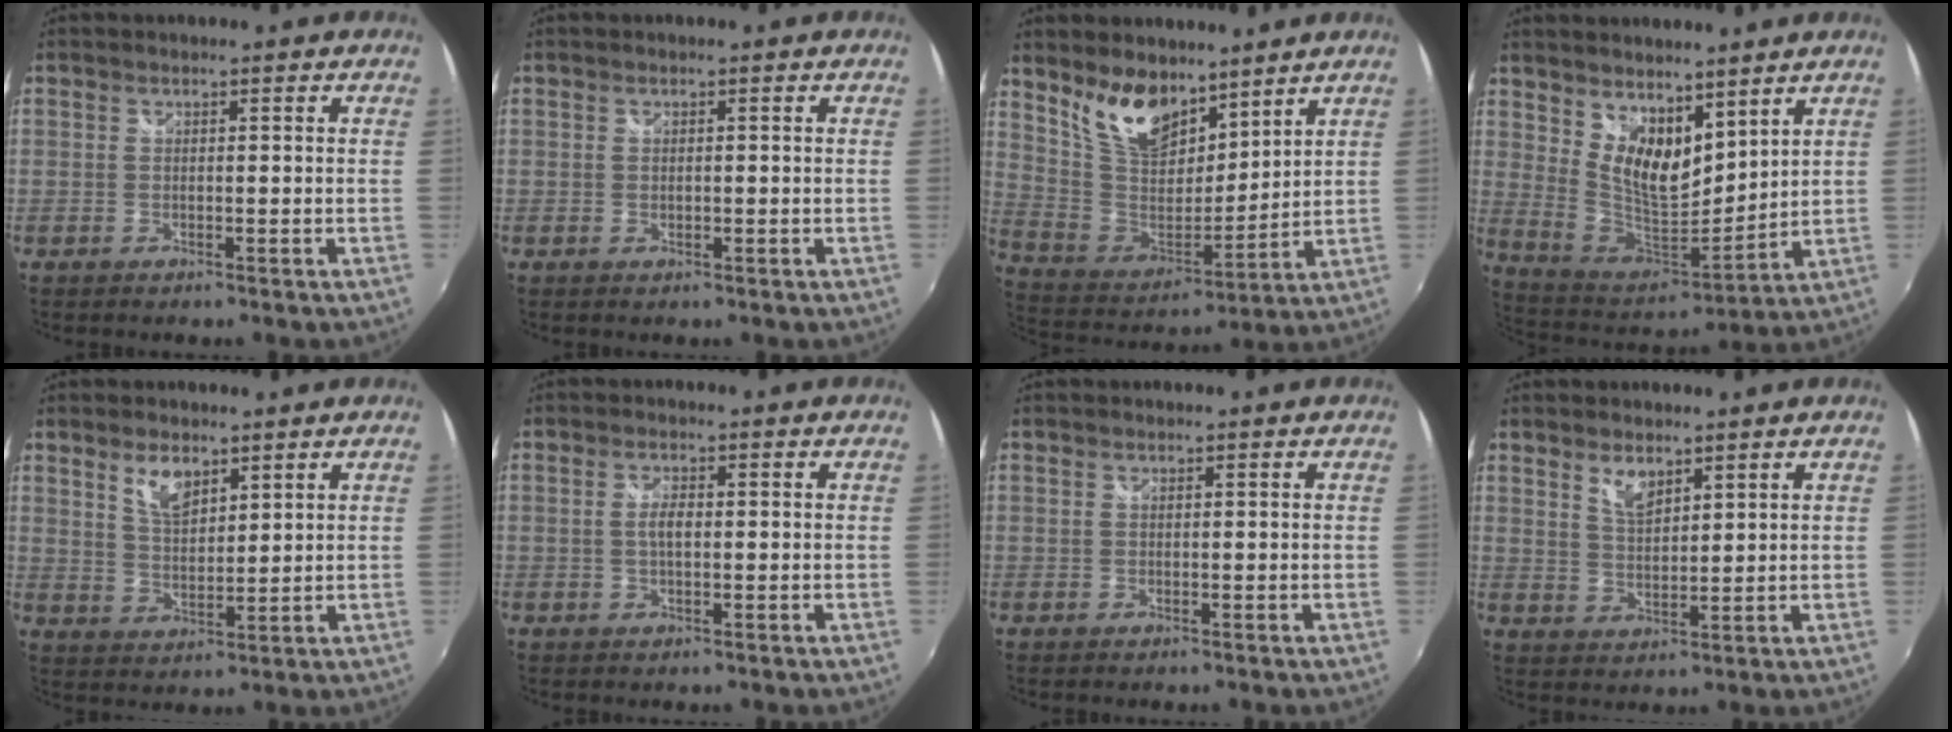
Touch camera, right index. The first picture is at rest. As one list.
[{"total": 0.6, "force": [0.0, 0.5, 0.3], "torque": [-0.006, -0.001, 0.001]}, {"total": 13.8, "force": [9.8, 6.7, 7.1], "torque": [-0.144, 0.003, 0.196]}, {"total": 12.2, "force": [7.6, 5.9, 7.5], "torque": [-0.134, -0.010, 0.153]}, {"total": 5.7, "force": [3.6, 2.6, 3.6], "torque": [-0.063, 0.001, 0.068]}, {"total": 2.4, "force": [0.0, 0.9, 2.2], "torque": [-0.042, 0.002, -0.002]}, {"total": 0.0}, {"total": 4.3, "force": [2.9, 1.7, 2.6], "torque": [-0.045, -0.003, 0.053]}]